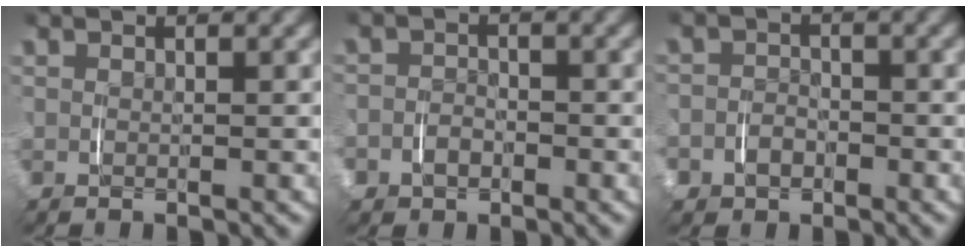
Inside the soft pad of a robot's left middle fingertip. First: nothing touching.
{"total": 3.4, "force": [-1.6, 2.9, 0.6], "torque": [-0.022, -0.007, -0.033]}
{"total": 4.1, "force": [-2.0, 3.6, 0.7], "torque": [-0.021, -0.011, -0.041]}